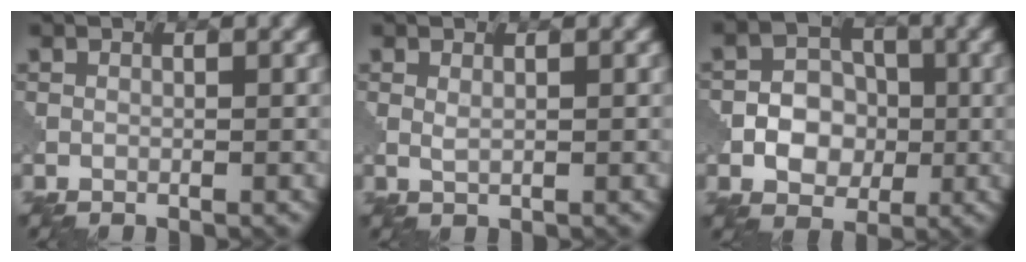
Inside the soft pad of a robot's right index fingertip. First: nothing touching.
{"total": 0.9, "force": [0.2, 0.4, 0.8], "torque": [-0.020, 0.000, 0.005]}
{"total": 5.0, "force": [-1.0, 4.0, 2.8], "torque": [-0.026, 0.001, -0.027]}